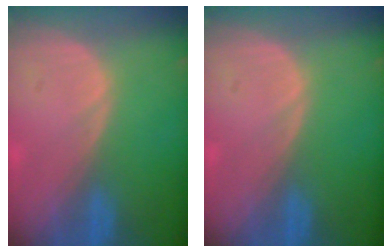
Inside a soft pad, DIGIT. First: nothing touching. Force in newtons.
{"total": 0.0}